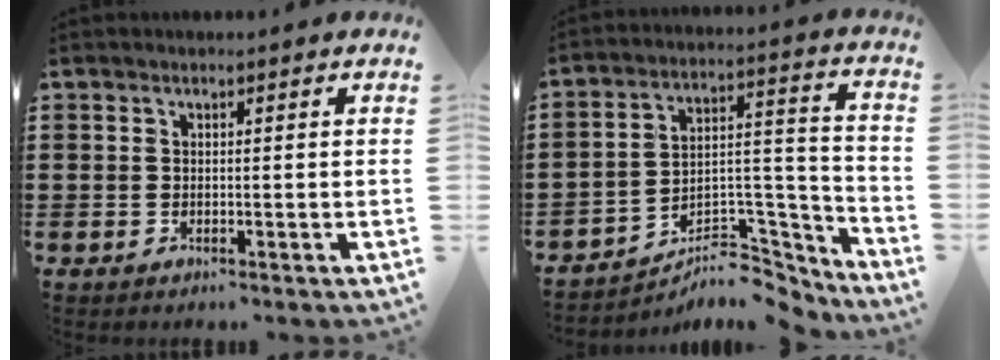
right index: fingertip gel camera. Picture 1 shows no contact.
{"total": 6.8, "force": [-5.0, 3.4, 3.1], "torque": [-0.051, 0.007, -0.093]}